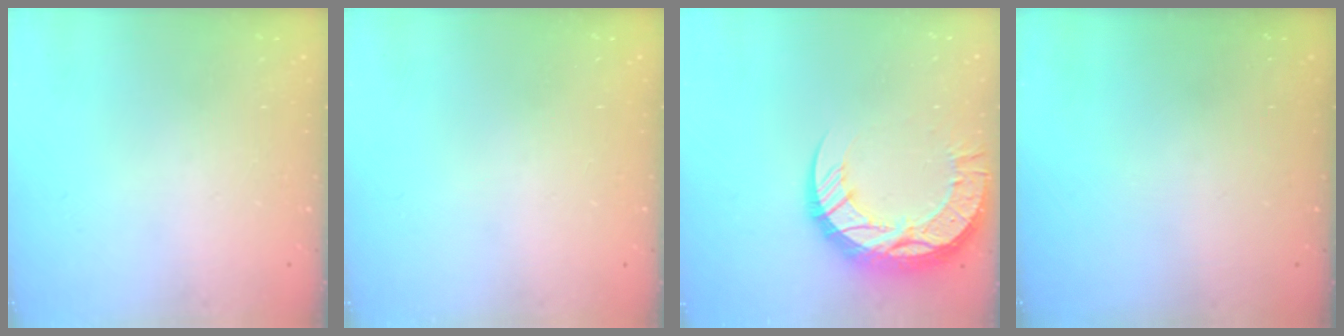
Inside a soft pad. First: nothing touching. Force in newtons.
{"total": 0.0}
{"total": 18.2, "press": 18.2, "slide": 1.4}
{"total": 0.0}